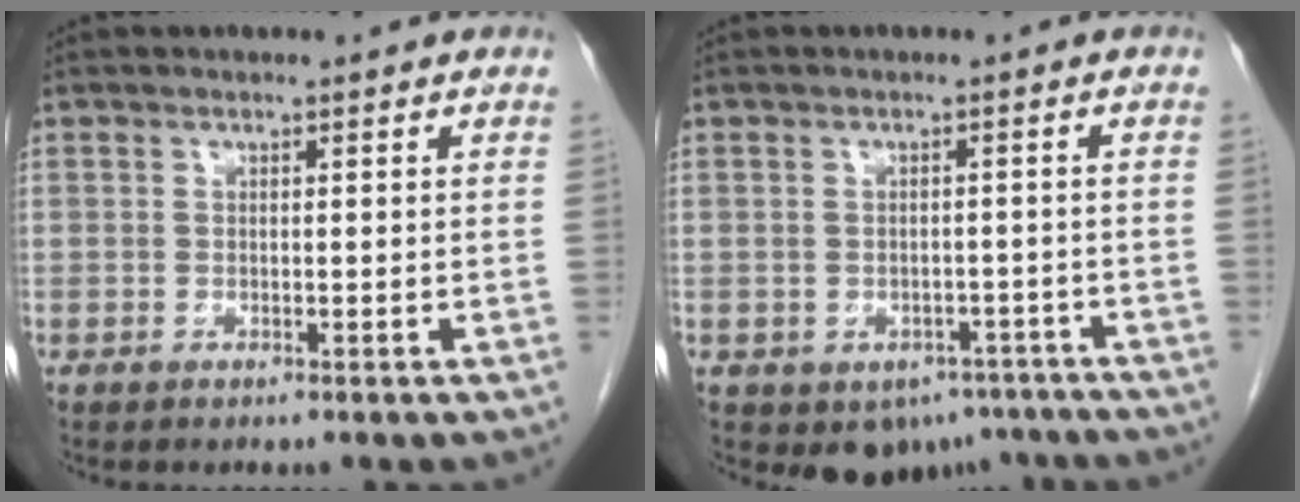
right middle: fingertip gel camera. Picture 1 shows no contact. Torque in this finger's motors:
{"motor_torque": [0.05, -0.05, -0.05, 0.01]}